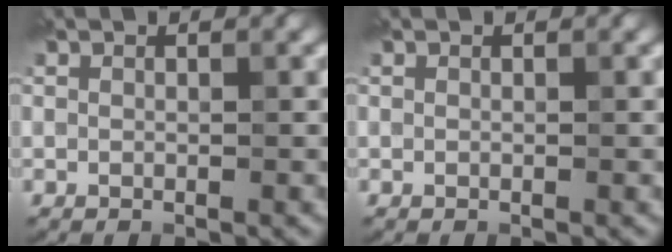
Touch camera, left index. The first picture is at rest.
{"total": 0.0}